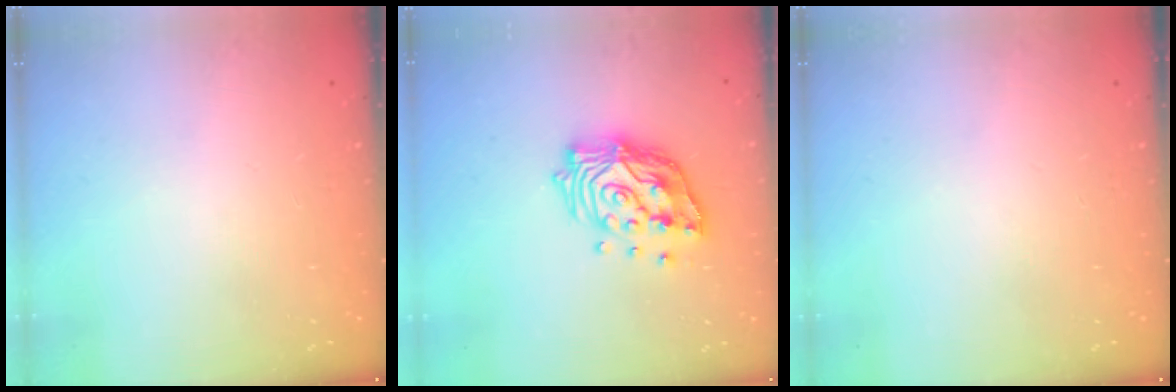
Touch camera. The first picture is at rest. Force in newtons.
{"total": 16.1, "press": 16.0, "slide": 1.8}
{"total": 0.0}